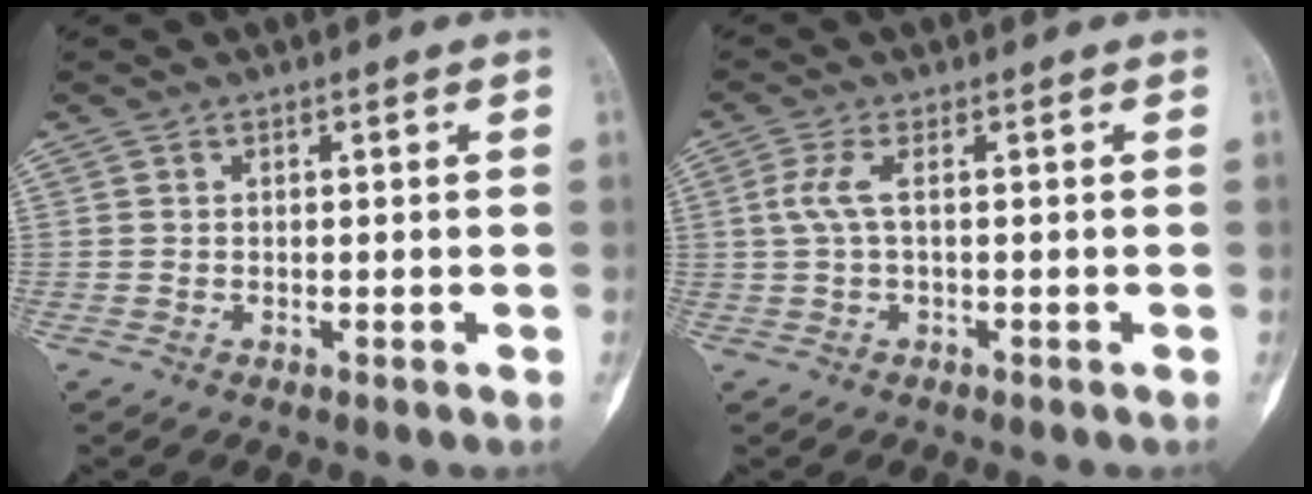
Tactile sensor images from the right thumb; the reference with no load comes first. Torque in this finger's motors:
{"motor_torque": [-0.23, -0.22, 0.33, -0.27, -0.04]}